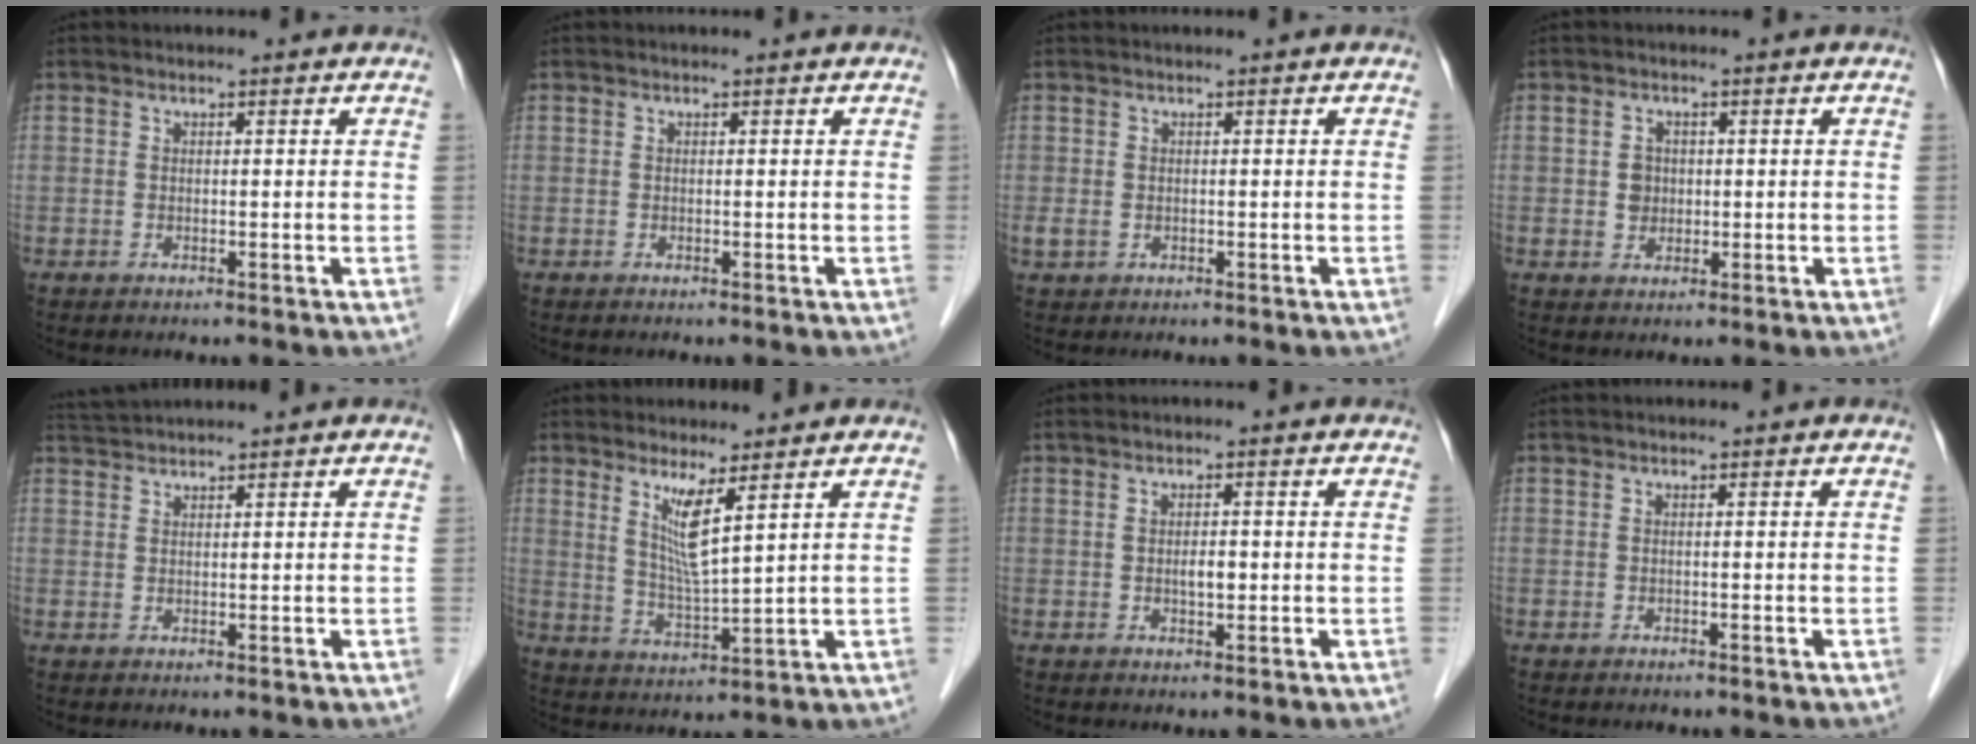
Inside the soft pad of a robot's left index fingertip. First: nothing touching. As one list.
[{"total": 0.0}, {"total": 1.2, "force": [-0.1, 0.9, 0.7], "torque": [-0.021, 0.004, 0.005]}, {"total": 2.1, "force": [0.2, 1.9, 0.9], "torque": [-0.019, 0.005, 0.006]}, {"total": 3.0, "force": [2.9, -0.5, 0.5], "torque": [-0.011, 0.024, 0.061]}, {"total": 5.9, "force": [3.1, -0.4, 5.1], "torque": [-0.097, -0.022, 0.062]}, {"total": 1.8, "force": [-0.1, 0.6, 1.7], "torque": [-0.032, 0.001, -0.001]}, {"total": 0.0}]